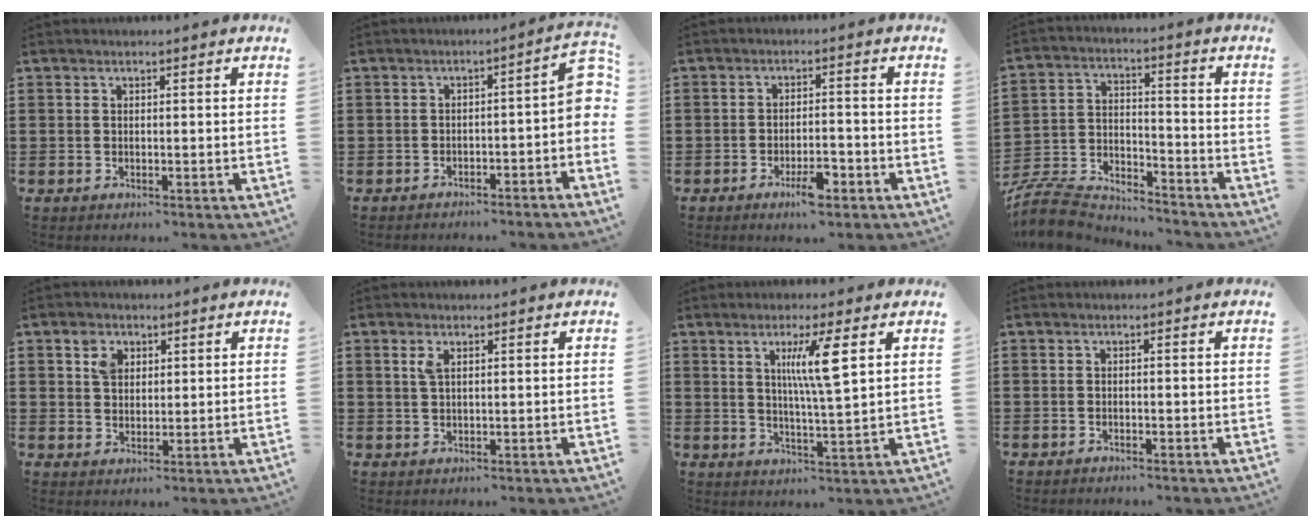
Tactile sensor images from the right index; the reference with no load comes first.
{"total": 5.6, "force": [-2.4, 1.5, 4.9], "torque": [-0.069, -0.003, -0.050]}
{"total": 4.6, "force": [-2.6, 1.2, 3.5], "torque": [-0.068, -0.001, -0.049]}
{"total": 8.2, "force": [-7.8, 1.9, 1.5], "torque": [-0.047, 0.008, -0.158]}
{"total": 3.4, "force": [1.7, 2.6, 1.5], "torque": [-0.040, 0.009, 0.030]}
{"total": 2.0, "force": [0.8, 0.8, 1.6], "torque": [-0.036, 0.004, 0.013]}
{"total": 7.1, "force": [2.7, 0.4, 6.5], "torque": [-0.126, -0.001, 0.037]}
{"total": 0.6, "force": [-0.6, 0.0, 0.1], "torque": [-0.004, -0.002, -0.013]}